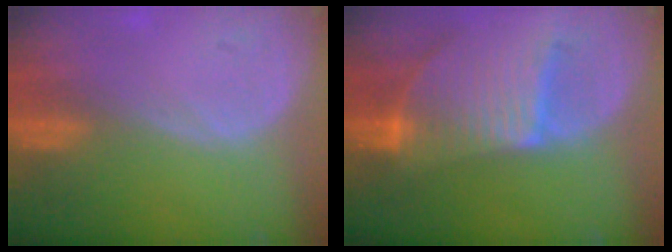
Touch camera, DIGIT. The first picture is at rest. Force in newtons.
{"total": 9.4, "press": 8.2, "slide": 4.6}